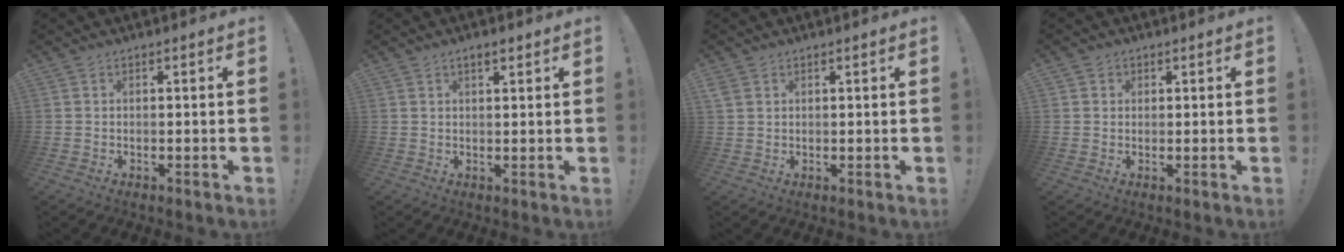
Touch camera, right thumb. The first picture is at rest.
{"total": 3.0, "force": [1.9, 1.0, 2.0], "torque": [-0.035, -0.004, 0.032]}
{"total": 2.1, "force": [1.3, 1.5, 0.7], "torque": [-0.012, 0.000, 0.025]}
{"total": 1.6, "force": [0.7, 1.5, 0.0], "torque": [0.001, 0.000, 0.012]}